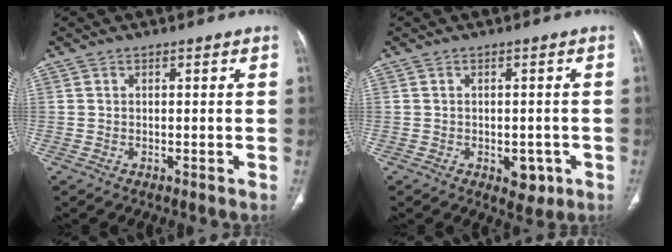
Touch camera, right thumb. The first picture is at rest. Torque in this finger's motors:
{"motor_torque": [2.60, 2.41, 0.35, -0.24, -0.02]}